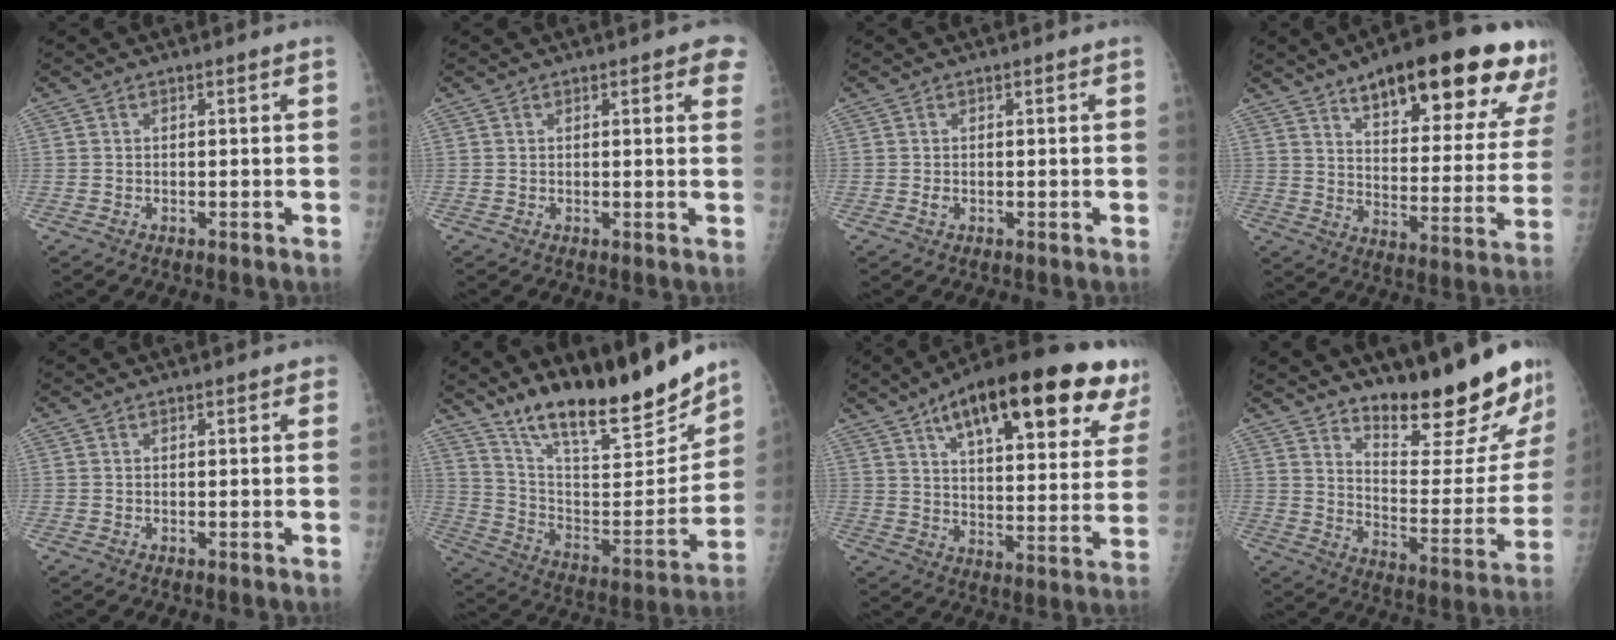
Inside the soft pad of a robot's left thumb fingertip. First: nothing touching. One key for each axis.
{"total": 4.6, "fx": 2.6, "fy": 1.7, "fz": 3.4, "tx": -0.015, "ty": -0.003, "tz": 0.024}
{"total": 0.6, "fx": -0.1, "fy": 0.4, "fz": 0.4, "tx": -0.006, "ty": -0.001, "tz": 0.000}
{"total": 26.9, "fx": 17.1, "fy": 8.4, "fz": 18.9, "tx": -0.218, "ty": -0.053, "tz": 0.240}
{"total": 1.2, "fx": 0.7, "fy": 0.6, "fz": 0.9, "tx": -0.004, "ty": 0.001, "tz": 0.005}
{"total": 22.7, "fx": 18.3, "fy": 5.0, "fz": 12.5, "tx": -0.164, "ty": -0.102, "tz": 0.310}
{"total": 28.9, "fx": 16.2, "fy": 9.6, "fz": 21.9, "tx": -0.291, "ty": -0.021, "tz": 0.233}
{"total": 20.8, "fx": 16.8, "fy": 4.2, "fz": 11.6, "tx": -0.134, "ty": -0.136, "tz": 0.245}